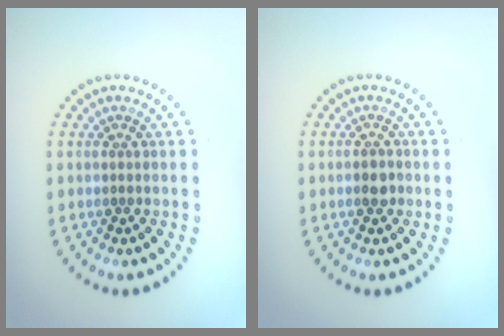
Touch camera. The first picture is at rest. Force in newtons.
{"total": 1.5, "press": 1.4, "slide": 0.5}